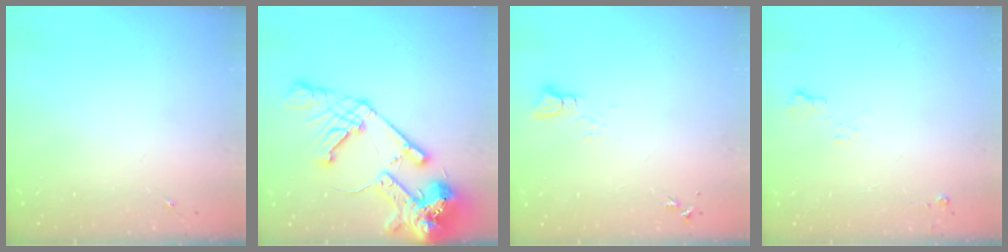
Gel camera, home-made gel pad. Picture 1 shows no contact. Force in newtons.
{"total": 20.4, "press": 20.2, "slide": 2.9}
{"total": 2.2, "press": 2.2, "slide": 0.2}
{"total": 6.0, "press": 6.0, "slide": 1.0}